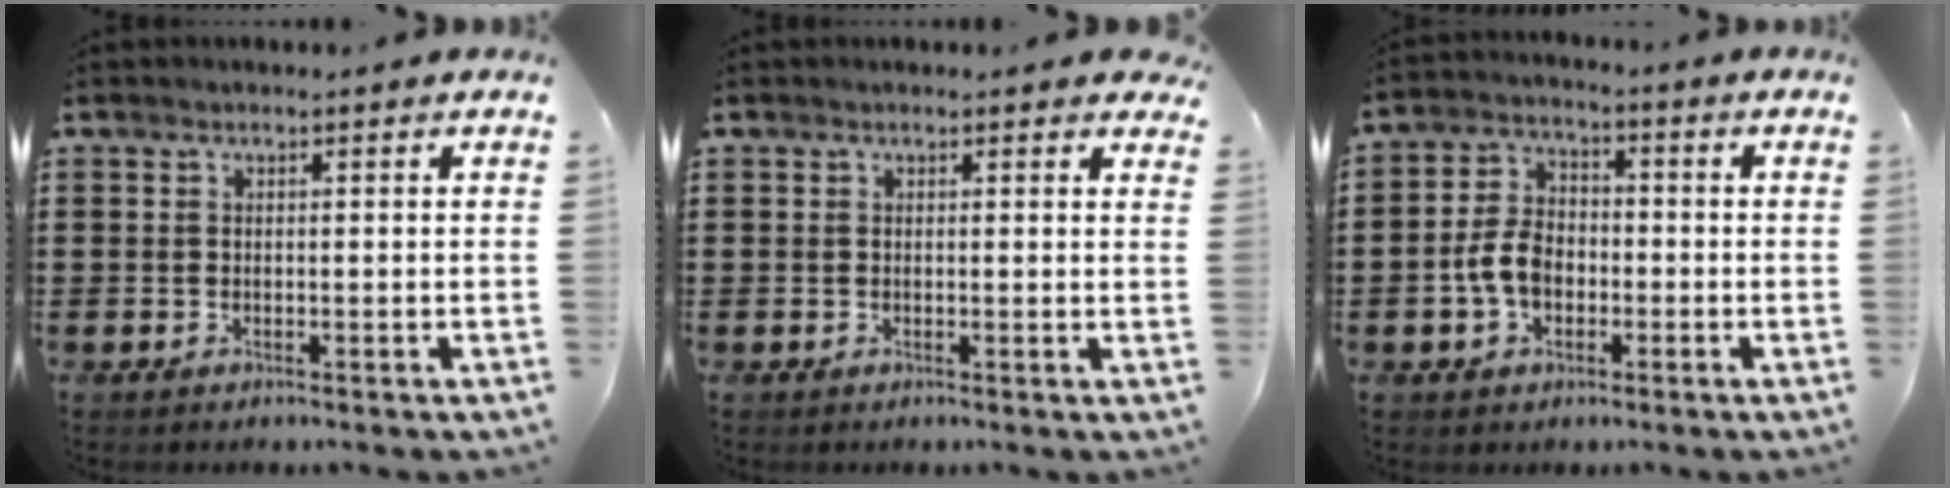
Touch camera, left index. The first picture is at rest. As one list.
[{"total": 0.9, "force": [0.7, 0.3, 0.4], "torque": [-0.002, 0.000, 0.012]}, {"total": 6.3, "force": [-1.7, 4.3, 4.3], "torque": [-0.107, 0.005, -0.038]}]